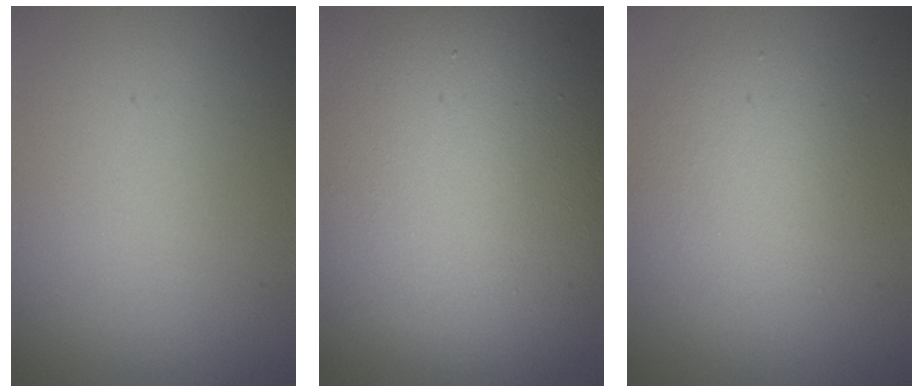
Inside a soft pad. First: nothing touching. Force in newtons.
{"total": 17.1, "press": 17.1, "slide": 0.8}
{"total": 3.9, "press": 3.9, "slide": 0.2}